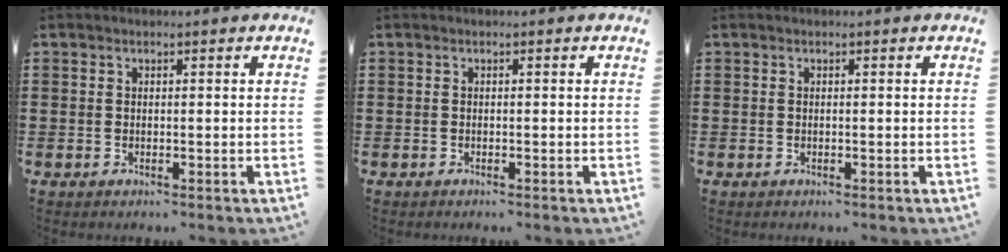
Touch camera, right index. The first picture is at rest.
{"total": 0.0}
{"total": 0.0}